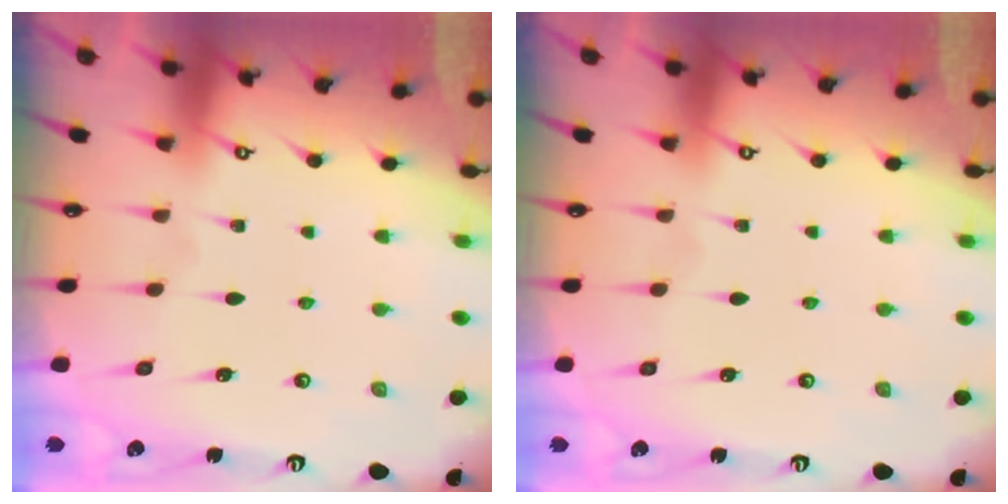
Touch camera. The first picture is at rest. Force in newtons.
{"total": 0.0}